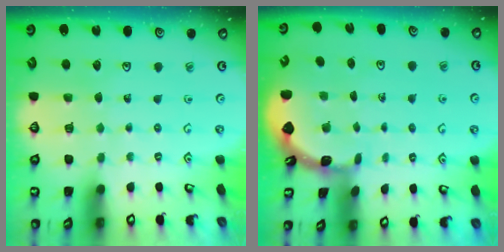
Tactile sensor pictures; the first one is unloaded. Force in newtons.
{"total": 1.7, "press": 1.6, "slide": 0.1}